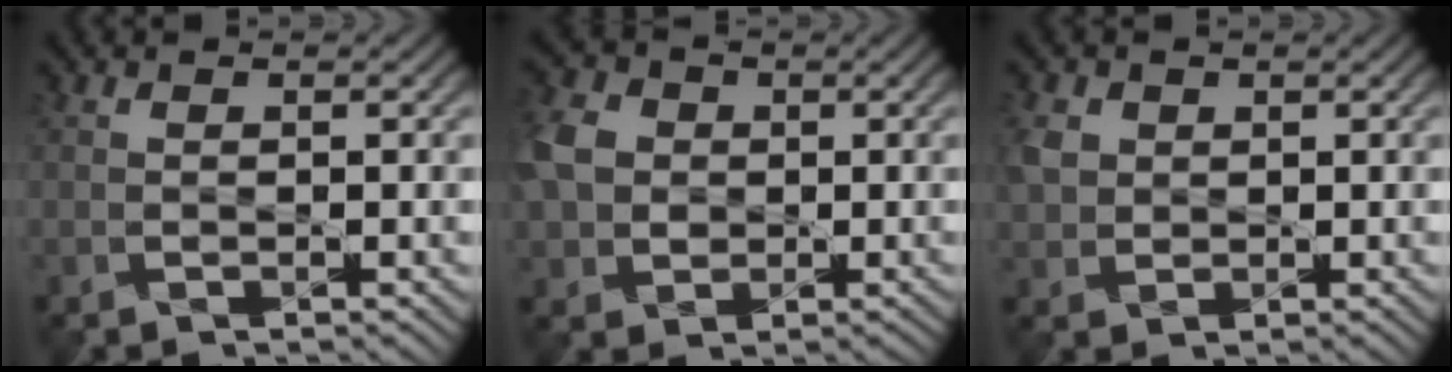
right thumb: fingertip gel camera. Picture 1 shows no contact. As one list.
[{"total": 6.7, "force": [0.9, 5.6, 3.6], "torque": [-0.112, 0.014, 0.011]}, {"total": 2.4, "force": [1.3, 2.0, 0.4], "torque": [-0.024, 0.006, 0.027]}]